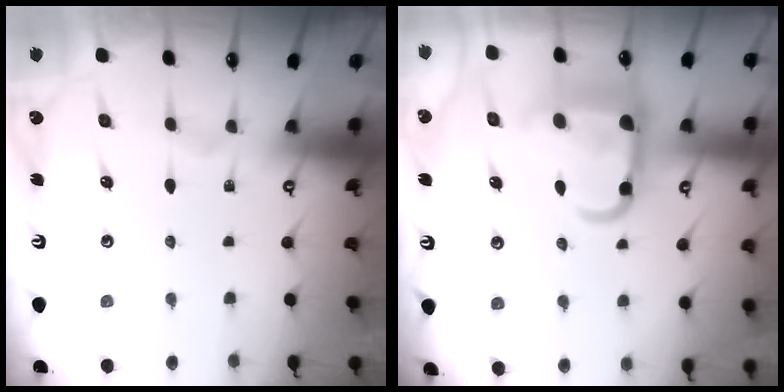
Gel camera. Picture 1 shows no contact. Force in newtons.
{"total": 14.1, "press": 14.0, "slide": 1.7}